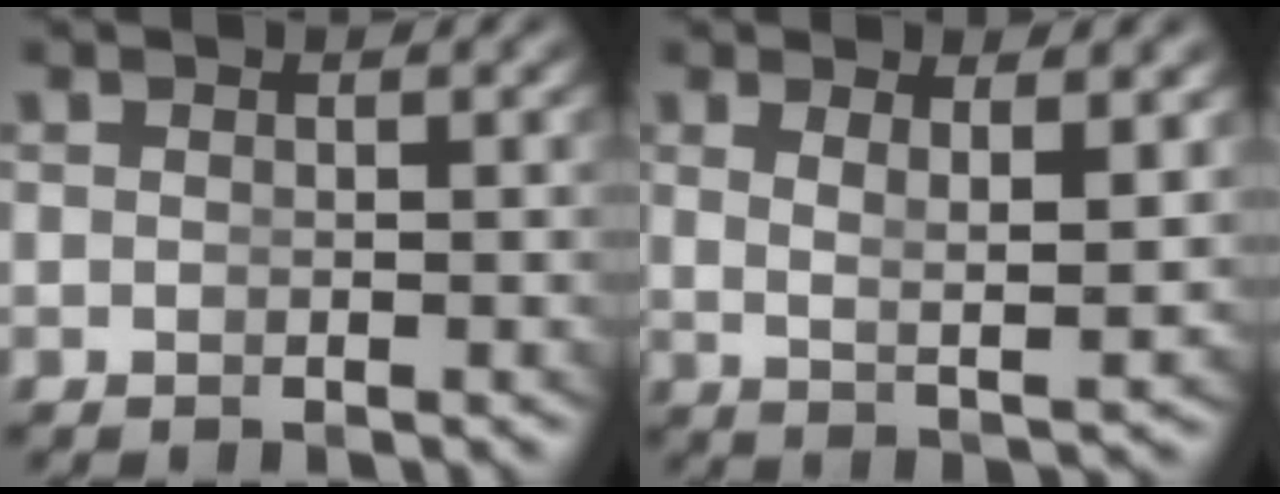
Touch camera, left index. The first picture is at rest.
{"total": 3.4, "force": [1.4, 0.4, 3.1], "torque": [-0.056, -0.016, 0.035]}